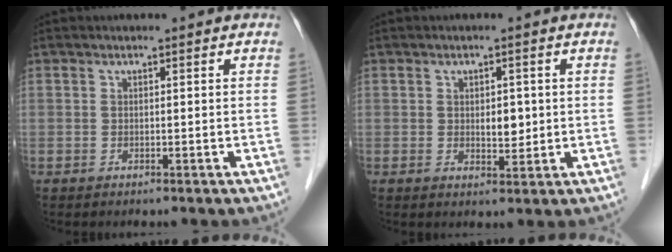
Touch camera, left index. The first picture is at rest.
{"total": 2.9, "force": [0.3, 1.6, 2.4], "torque": [-0.035, -0.003, 0.009]}